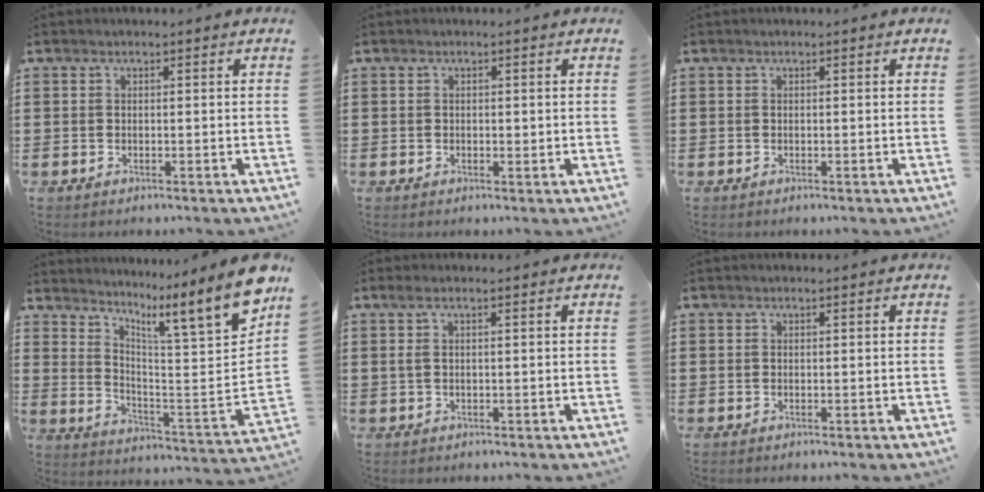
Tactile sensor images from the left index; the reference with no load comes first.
{"total": 0.6, "force": [0.2, 0.4, 0.4], "torque": [-0.008, 0.005, 0.004]}
{"total": 0.0}
{"total": 9.5, "force": [7.2, -0.9, 6.1], "torque": [-0.095, -0.093, 0.100]}
{"total": 1.7, "force": [0.1, 0.2, 1.7], "torque": [-0.032, -0.002, 0.002]}
{"total": 0.0}